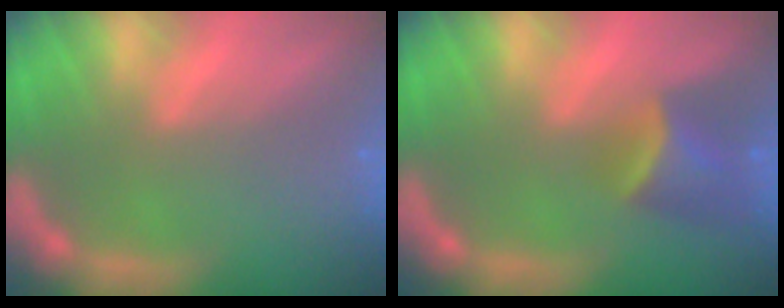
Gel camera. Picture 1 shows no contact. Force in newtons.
{"total": 4.4}